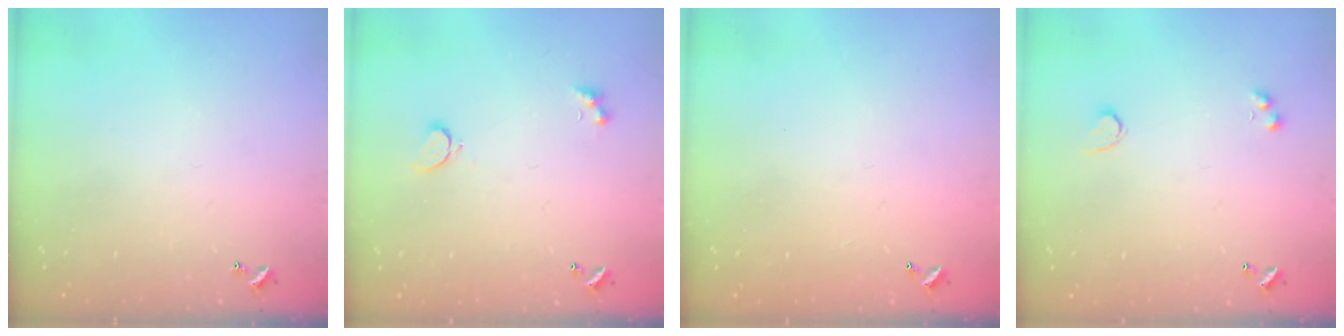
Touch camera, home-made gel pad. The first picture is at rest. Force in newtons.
{"total": 1.6, "press": 1.5, "slide": 0.5}
{"total": 2.9, "press": 2.9, "slide": 0.1}
{"total": 1.8, "press": 1.3, "slide": 1.2}